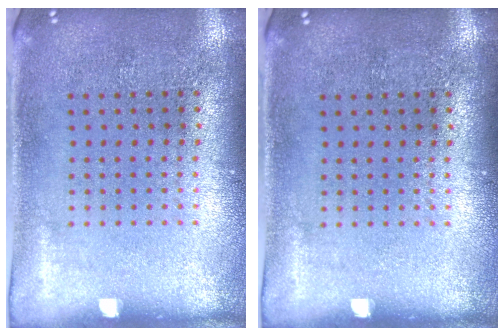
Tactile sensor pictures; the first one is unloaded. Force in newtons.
{"total": 0.0}